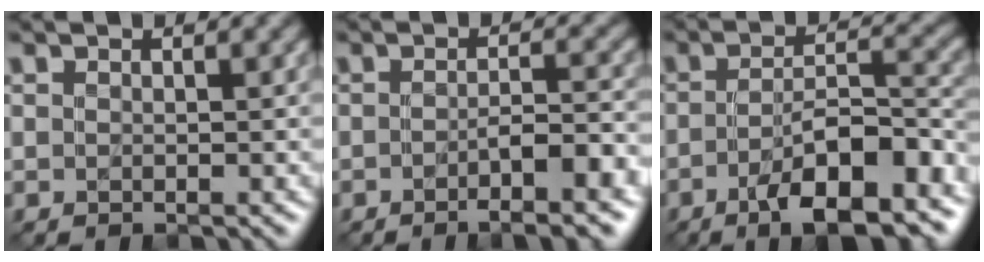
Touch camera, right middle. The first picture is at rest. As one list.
[{"total": 5.4, "force": [-2.4, 1.3, 4.7], "torque": [-0.057, 0.007, -0.037]}, {"total": 10.3, "force": [-5.3, 3.5, 8.1], "torque": [-0.125, 0.001, -0.080]}]